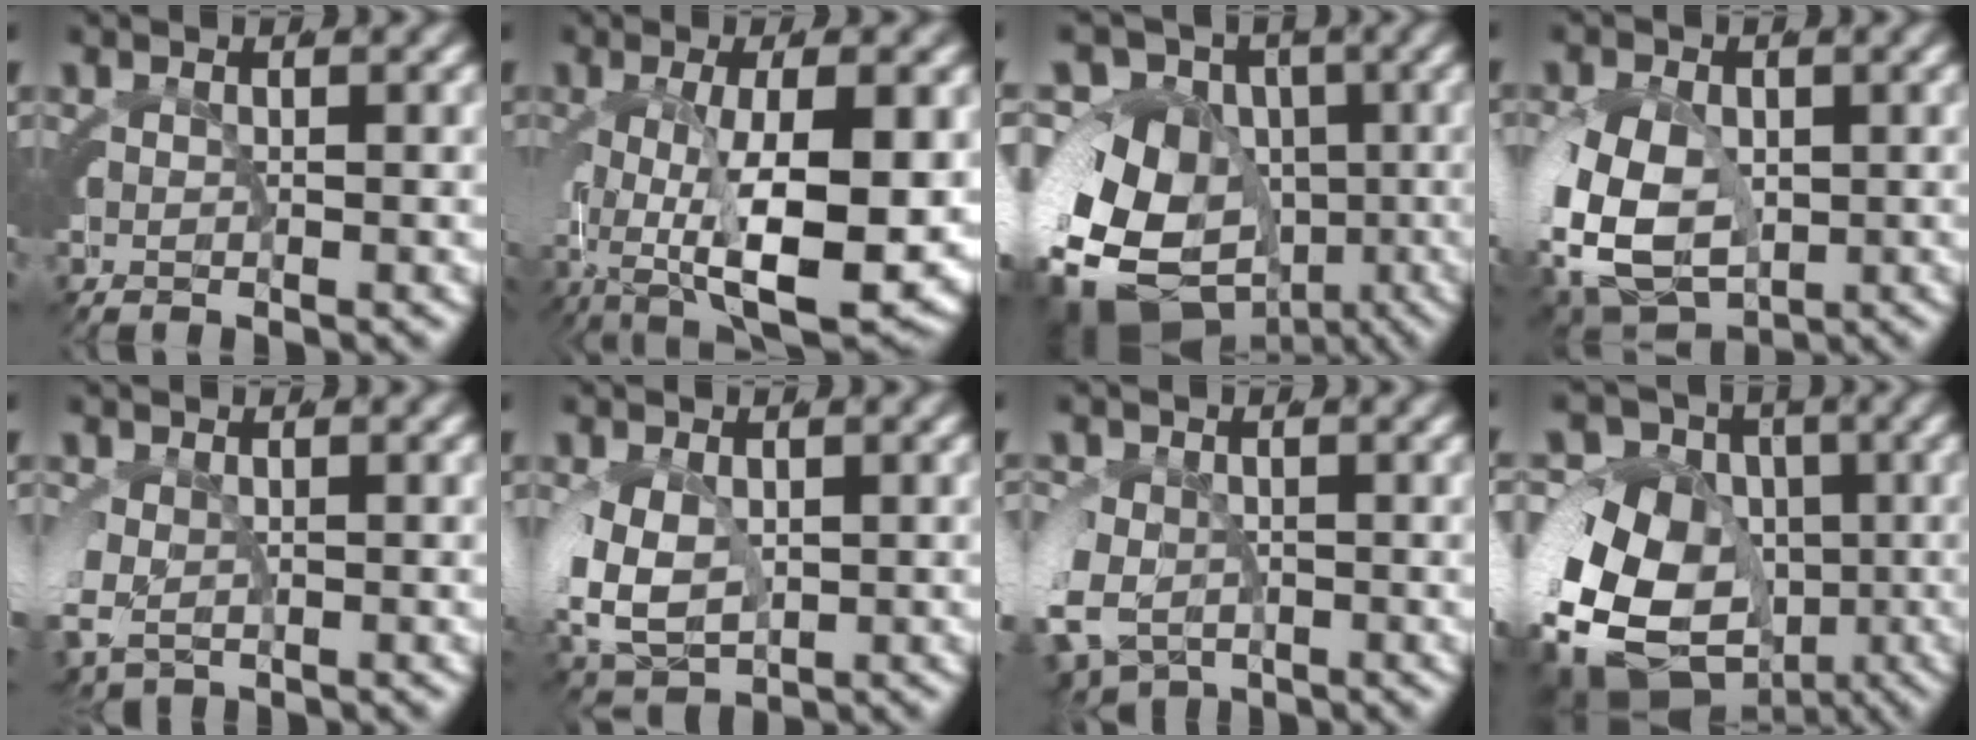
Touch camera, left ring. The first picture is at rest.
{"total": 10.3, "force": [-1.5, 4.1, 9.3], "torque": [-0.150, -0.023, -0.005]}
{"total": 17.7, "force": [-6.0, 14.3, 8.5], "torque": [-0.185, -0.088, -0.084]}
{"total": 9.5, "force": [-2.9, 7.7, 4.7], "torque": [-0.122, -0.047, -0.033]}
{"total": 1.4, "force": [-0.5, 1.1, 0.6], "torque": [-0.021, -0.011, 0.004]}
{"total": 6.5, "force": [-1.6, 5.6, 3.0], "torque": [-0.098, -0.033, -0.015]}
{"total": 5.1, "force": [-3.0, 3.9, 1.6], "torque": [-0.042, -0.030, -0.036]}
{"total": 15.4, "force": [-5.2, 12.4, 7.4], "torque": [-0.157, -0.076, -0.071]}